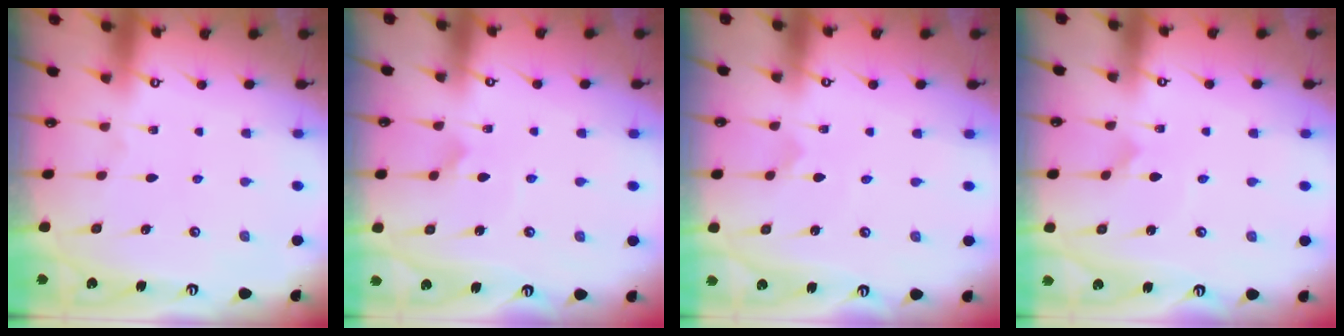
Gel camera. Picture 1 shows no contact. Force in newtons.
{"total": 4.1, "press": 4.1, "slide": 0.0}
{"total": 0.0}
{"total": 2.0, "press": 2.0, "slide": 0.2}